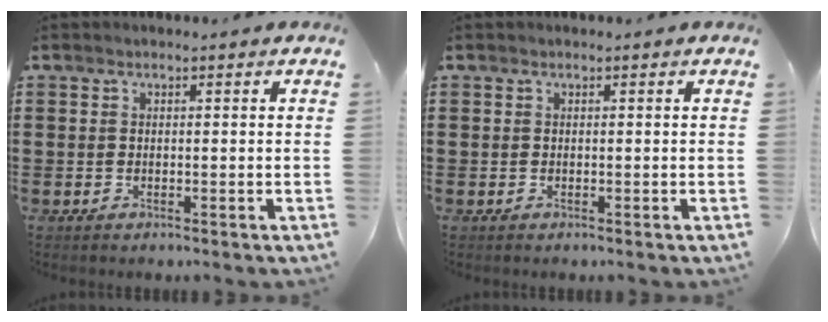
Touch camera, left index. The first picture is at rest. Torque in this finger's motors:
{"motor_torque": [0.00, 0.00, 0.00, 0.00]}